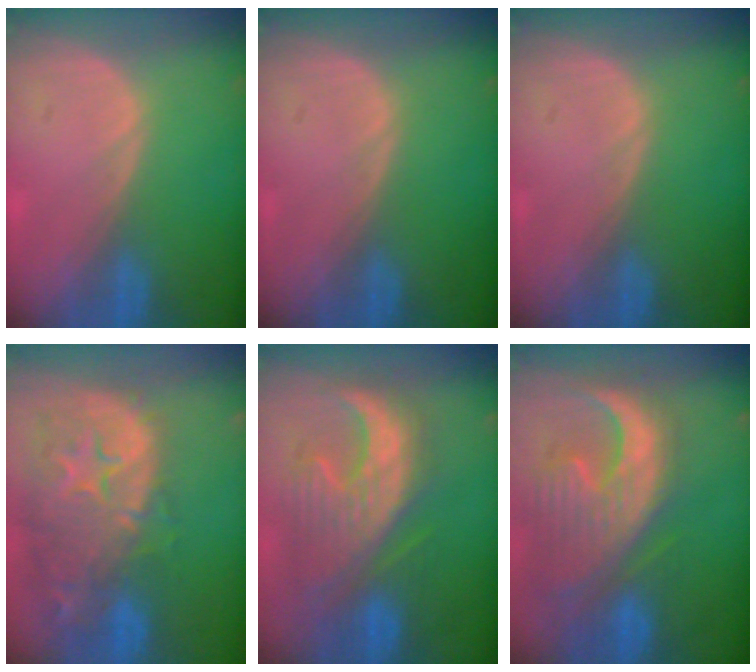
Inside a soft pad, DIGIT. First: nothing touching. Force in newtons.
{"total": 0.0}
{"total": 0.0}
{"total": 14.7, "press": 11.8, "slide": 8.8}
{"total": 10.8, "press": 10.5, "slide": 2.8}
{"total": 13.5, "press": 11.4, "slide": 7.2}